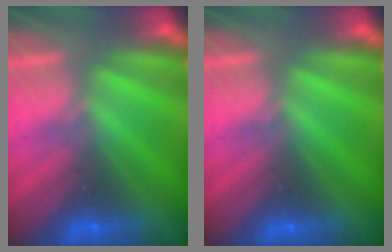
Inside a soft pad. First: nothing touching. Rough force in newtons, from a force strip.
{"total": 0.0}